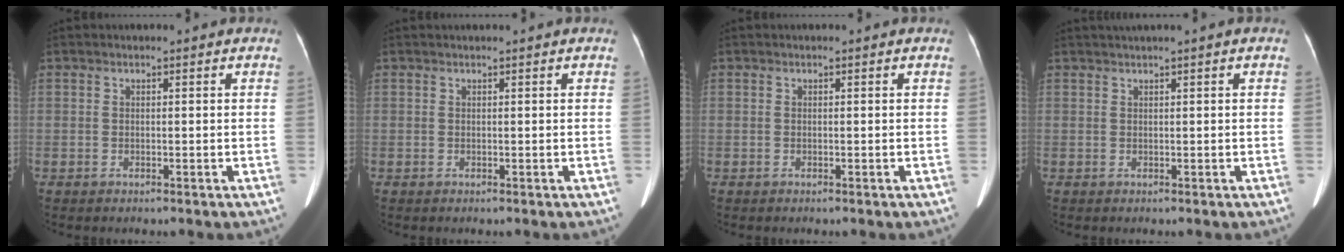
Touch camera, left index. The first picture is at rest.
{"total": 0.5, "force": [0.5, 0.0, 0.2], "torque": [-0.003, 0.019, 0.013]}
{"total": 0.0}
{"total": 1.4, "force": [0.8, -0.4, 1.1], "torque": [-0.025, 0.012, 0.022]}